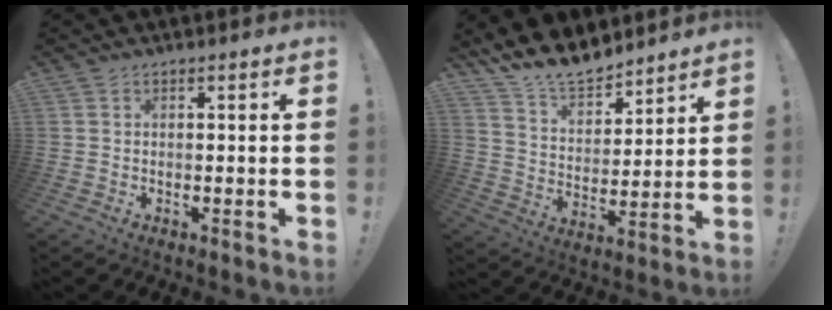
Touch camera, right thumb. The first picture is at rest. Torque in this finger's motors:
{"motor_torque": [-0.78, 2.36, 0.79, 1.90, 0.02]}